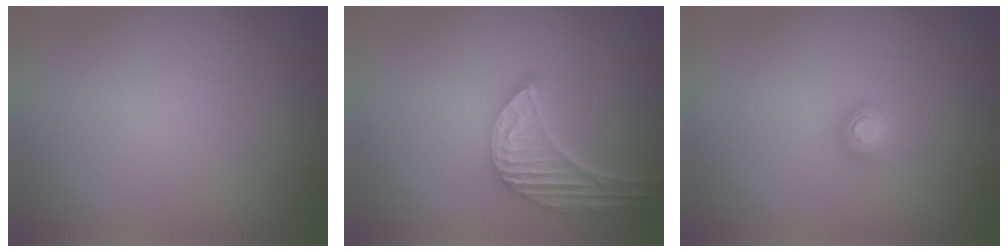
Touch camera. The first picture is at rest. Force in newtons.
{"total": 5.2, "press": 4.2, "slide": 3.1}
{"total": 1.2, "press": 1.2, "slide": 0.2}